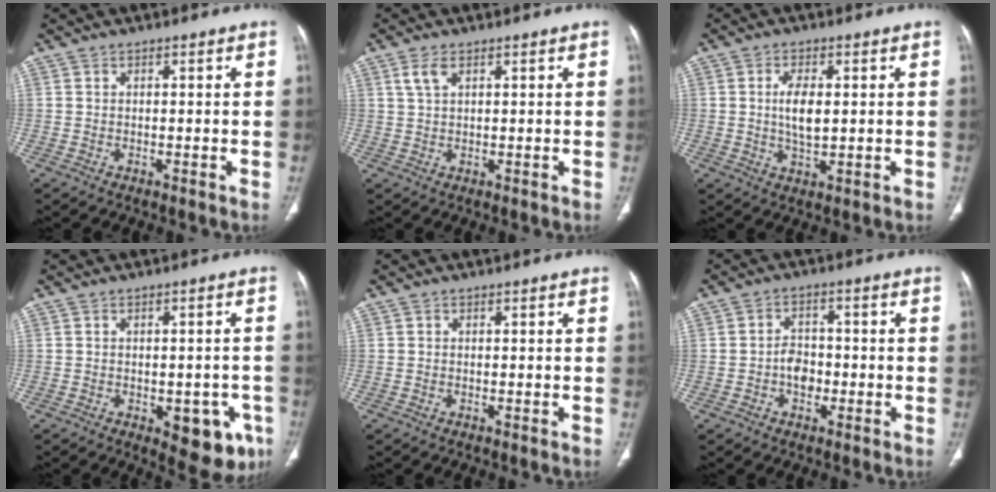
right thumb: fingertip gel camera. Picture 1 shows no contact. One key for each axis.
{"total": 2.7, "fx": 1.4, "fy": 1.2, "fz": 2.0, "tx": -0.047, "ty": 0.004, "tz": 0.036}
{"total": 5.5, "fx": 0.6, "fy": 2.4, "fz": 4.9, "tx": -0.091, "ty": -0.008, "tz": 0.012}
{"total": 9.9, "fx": -3.9, "fy": 4.9, "fz": 7.6, "tx": -0.056, "ty": 0.007, "tz": -0.039}
{"total": 0.0}
{"total": 4.4, "fx": -1.3, "fy": 3.2, "fz": 2.7, "tx": -0.031, "ty": 0.016, "tz": -0.027}